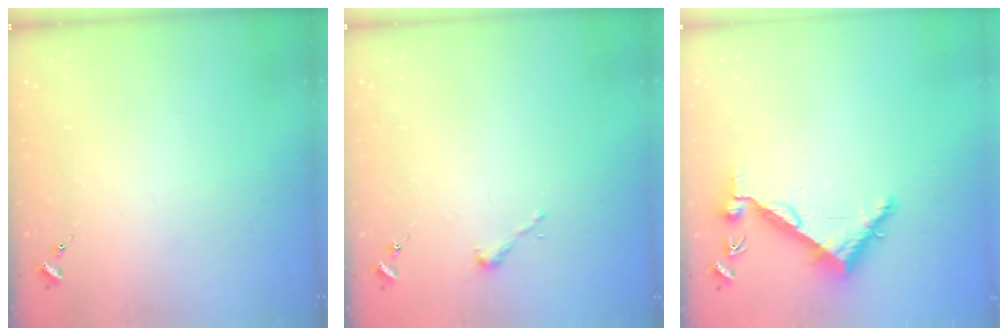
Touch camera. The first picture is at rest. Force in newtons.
{"total": 2.5, "press": 2.5, "slide": 0.2}
{"total": 6.2, "press": 6.2, "slide": 0.7}